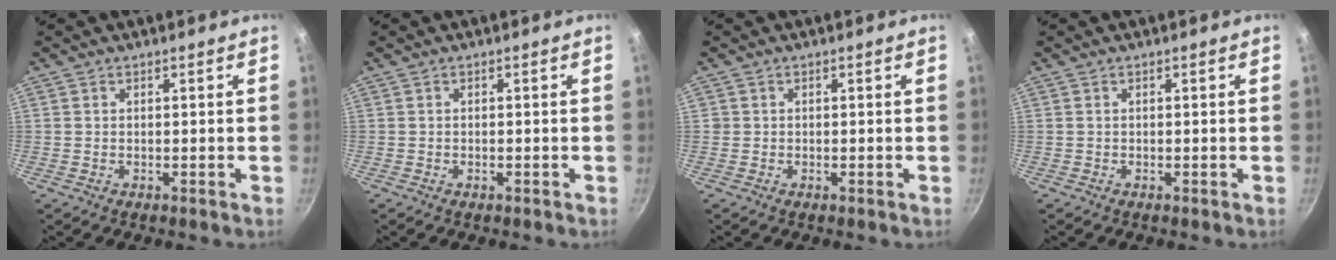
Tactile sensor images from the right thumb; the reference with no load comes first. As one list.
[{"total": 0.0}, {"total": 0.6, "force": [0.0, 0.6, 0.0], "torque": [0.005, 0.002, -0.002]}, {"total": 0.0}]